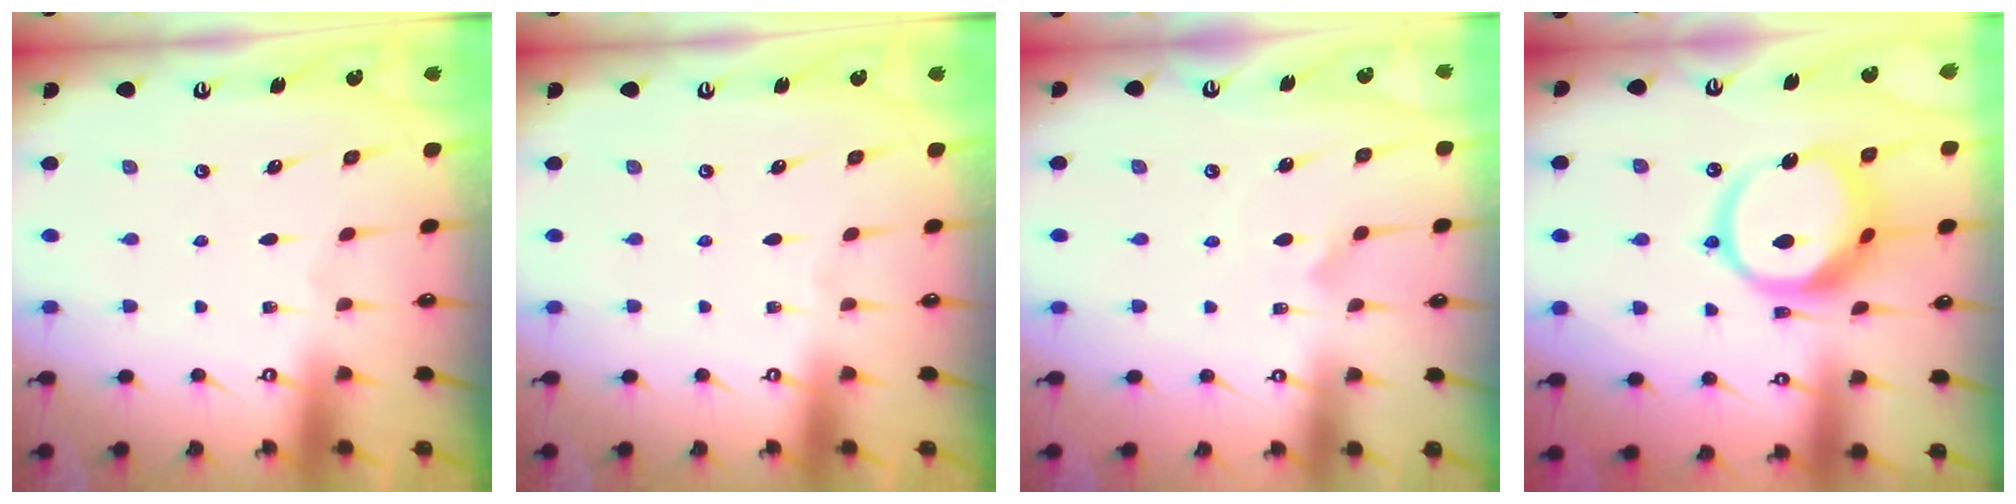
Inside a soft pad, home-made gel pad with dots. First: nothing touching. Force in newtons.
{"total": 0.0}
{"total": 3.4, "press": 3.4, "slide": 0.3}
{"total": 15.7, "press": 15.6, "slide": 1.6}